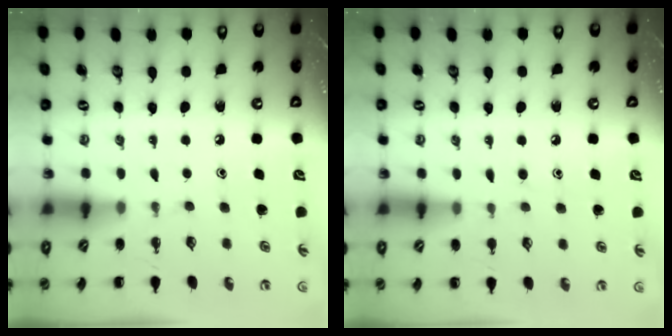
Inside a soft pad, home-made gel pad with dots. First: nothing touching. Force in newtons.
{"total": 6.2, "press": 5.9, "slide": 2.1}